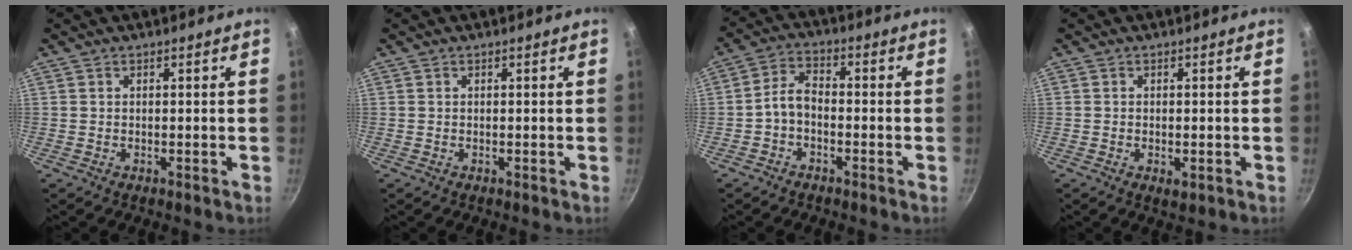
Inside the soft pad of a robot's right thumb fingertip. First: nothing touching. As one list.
[{"total": 0.0}, {"total": 4.6, "force": [-1.8, 2.7, 3.2], "torque": [-0.060, 0.032, -0.040]}, {"total": 1.9, "force": [-0.5, 0.9, 1.6], "torque": [-0.026, -0.006, -0.006]}]